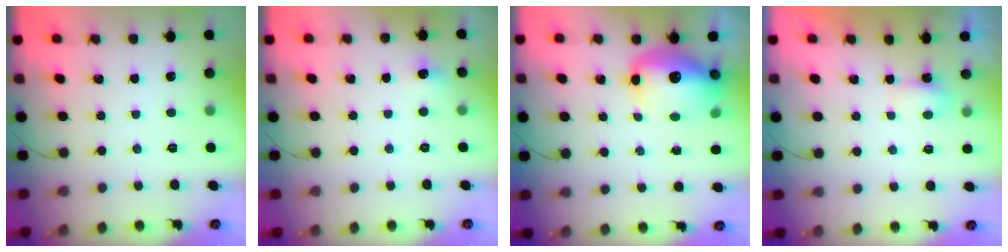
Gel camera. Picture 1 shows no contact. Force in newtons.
{"total": 9.1, "press": 4.3, "slide": 8.1}
{"total": 13.0, "press": 12.6, "slide": 3.1}
{"total": 3.7, "press": 3.5, "slide": 1.1}